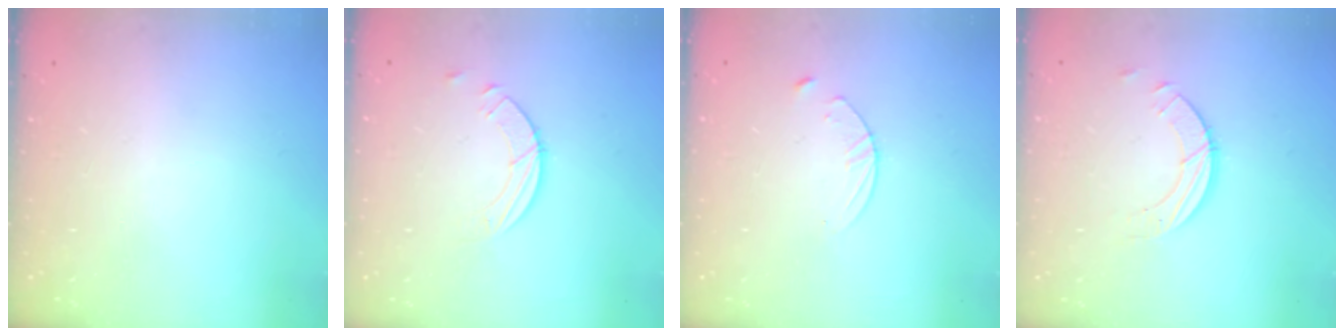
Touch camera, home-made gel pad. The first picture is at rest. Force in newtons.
{"total": 3.7, "press": 3.7, "slide": 0.4}
{"total": 3.1, "press": 3.1, "slide": 0.3}
{"total": 3.4, "press": 3.4, "slide": 0.3}